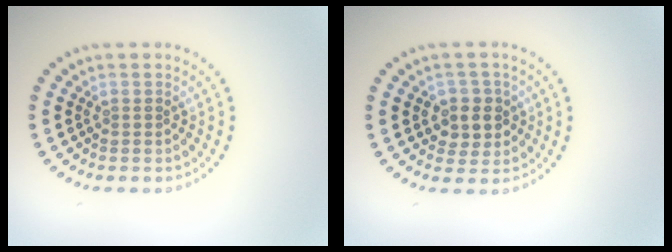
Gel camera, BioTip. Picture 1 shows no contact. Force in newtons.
{"total": 2.8, "press": 2.7, "slide": 0.8}